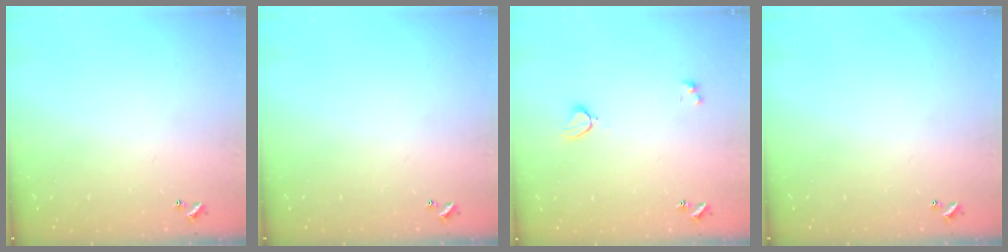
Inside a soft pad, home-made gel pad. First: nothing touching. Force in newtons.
{"total": 0.0}
{"total": 1.7, "press": 1.6, "slide": 0.6}
{"total": 0.0}